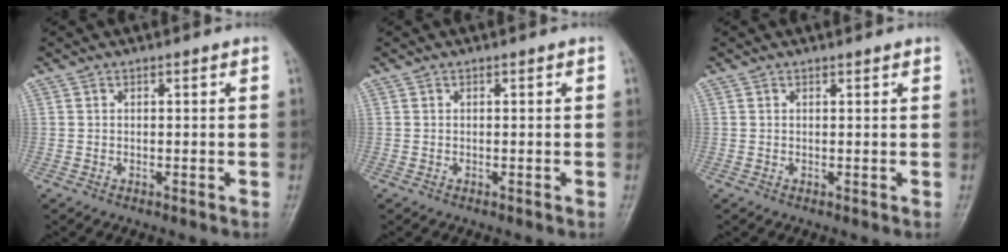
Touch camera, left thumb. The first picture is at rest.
{"total": 0.0}
{"total": 0.6, "force": [0.5, 0.1, 0.2], "torque": [-0.005, -0.002, 0.008]}